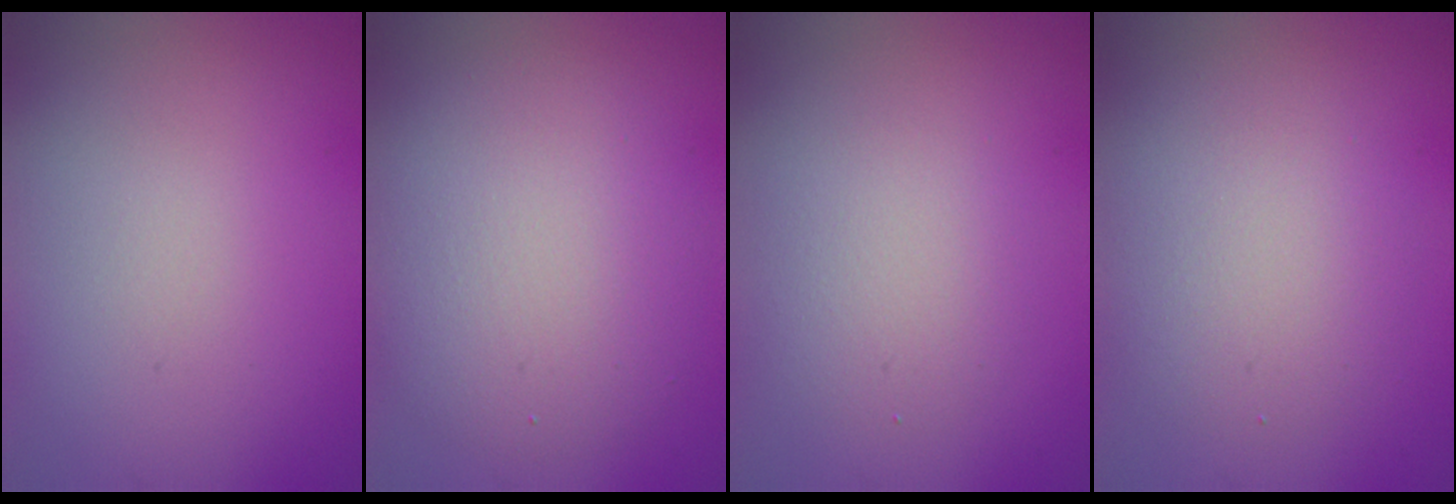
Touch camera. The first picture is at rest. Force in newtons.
{"total": 5.9, "press": 5.9, "slide": 0.2}
{"total": 2.7, "press": 2.7, "slide": 0.1}
{"total": 4.0, "press": 3.9, "slide": 0.2}